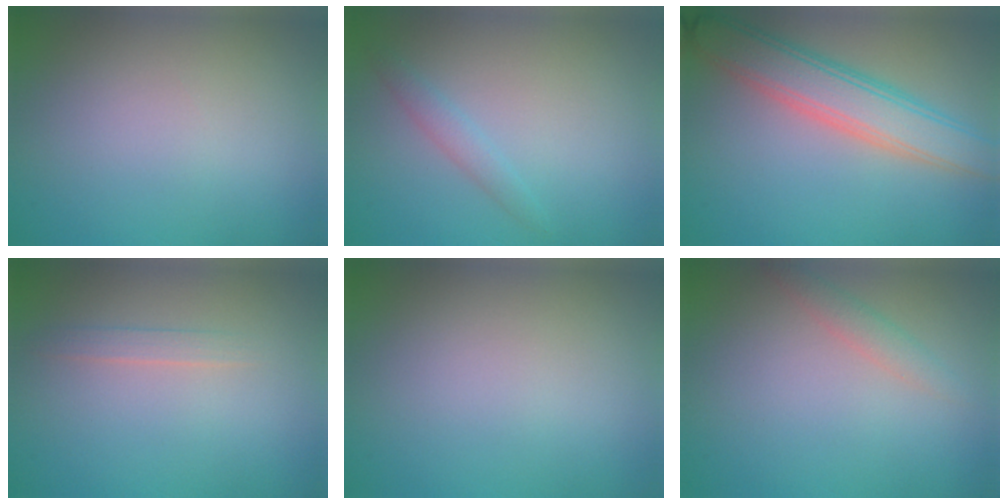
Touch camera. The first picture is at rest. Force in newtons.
{"total": 1.3, "press": 1.3, "slide": 0.0}
{"total": 5.9, "press": 5.9, "slide": 0.2}
{"total": 1.1, "press": 1.1, "slide": 0.1}
{"total": 0.0}
{"total": 1.5, "press": 1.4, "slide": 0.0}